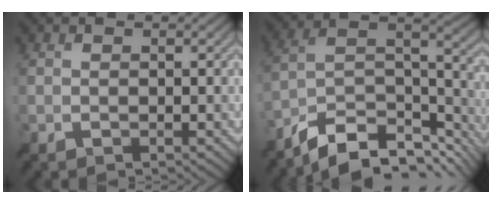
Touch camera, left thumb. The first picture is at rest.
{"total": 12.4, "force": [-9.4, 4.6, 6.7], "torque": [-0.129, -0.005, -0.165]}